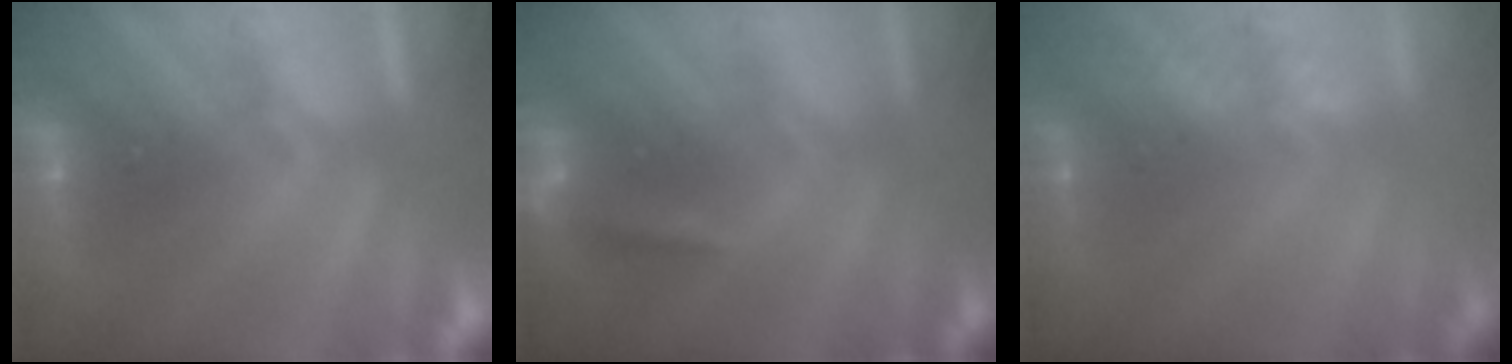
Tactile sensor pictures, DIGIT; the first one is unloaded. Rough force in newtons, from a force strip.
{"total": 5.0}
{"total": 2.7}